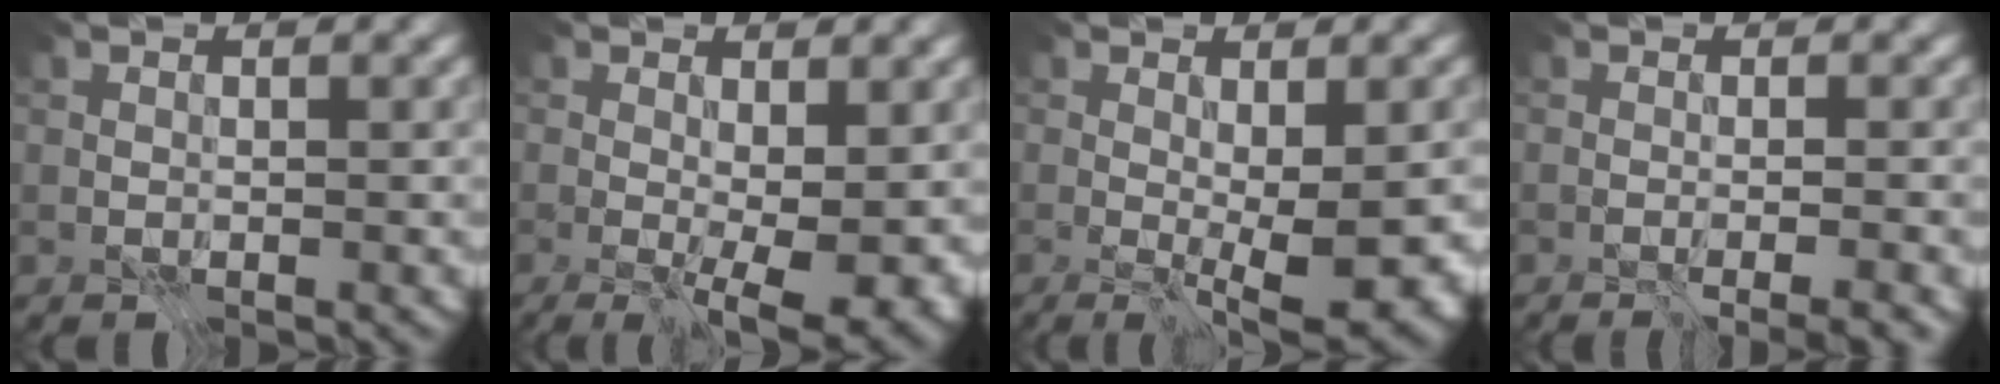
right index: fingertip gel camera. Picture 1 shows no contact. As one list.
[{"total": 6.7, "force": [-0.9, 2.1, 6.3], "torque": [-0.089, -0.010, -0.010]}, {"total": 6.5, "force": [-1.2, 1.3, 6.3], "torque": [-0.100, -0.014, -0.017]}, {"total": 2.4, "force": [-1.4, 0.0, 2.0], "torque": [-0.024, -0.009, -0.020]}]